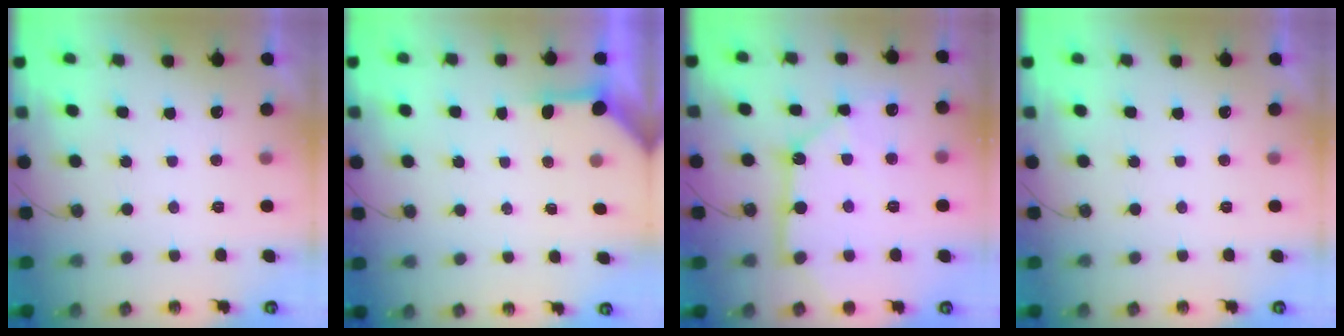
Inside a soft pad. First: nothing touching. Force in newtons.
{"total": 3.9, "press": 3.8, "slide": 0.5}
{"total": 12.9, "press": 12.8, "slide": 1.2}
{"total": 0.0}